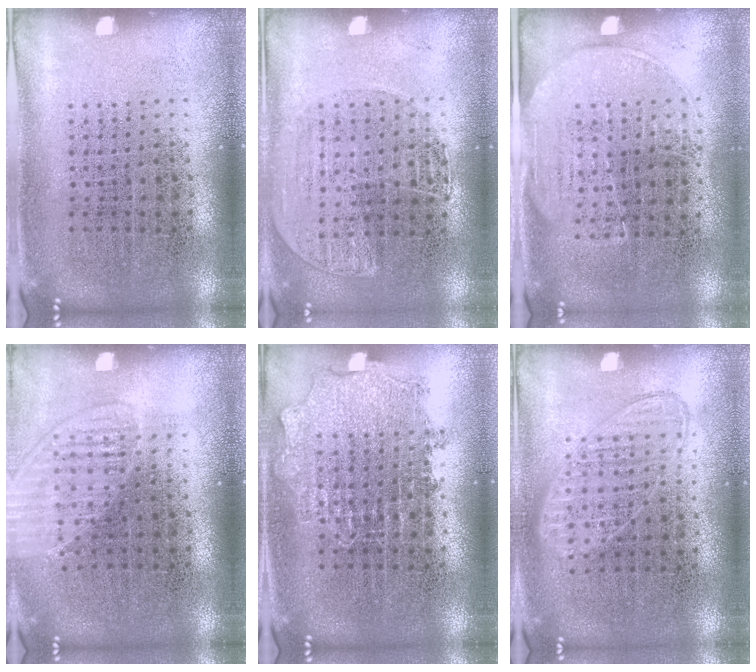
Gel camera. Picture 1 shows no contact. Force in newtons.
{"total": 1.3, "press": 1.3, "slide": 0.1}
{"total": 1.5, "press": 1.2, "slide": 0.9}
{"total": 1.3, "press": 1.3, "slide": 0.2}
{"total": 0.9, "press": 0.8, "slide": 0.2}
{"total": 0.9, "press": 0.9, "slide": 0.3}